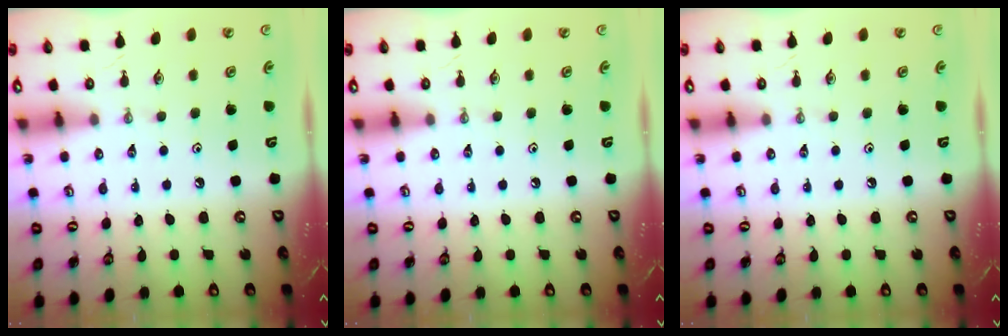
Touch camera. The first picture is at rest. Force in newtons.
{"total": 0.0}
{"total": 0.0}